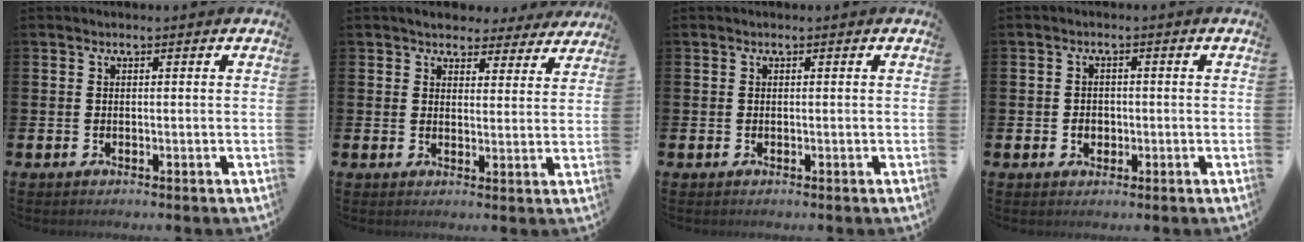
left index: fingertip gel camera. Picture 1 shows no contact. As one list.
[{"total": 4.3, "force": [4.0, 1.6, 0.2], "torque": [-0.005, -0.027, 0.069]}, {"total": 0.0}, {"total": 1.9, "force": [-0.3, 1.6, 0.9], "torque": [-0.011, 0.003, -0.011]}]